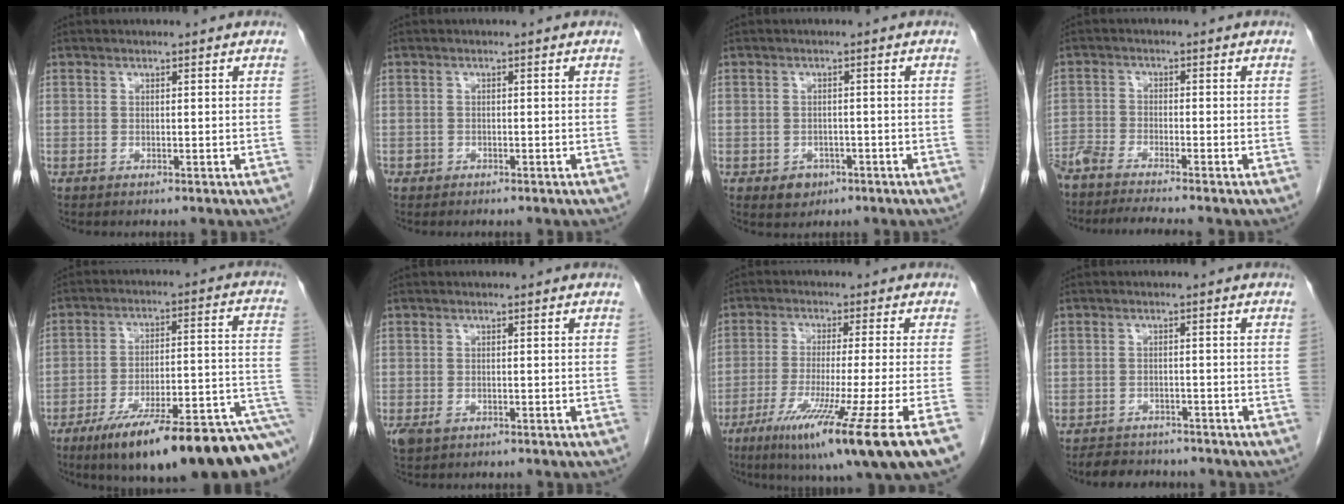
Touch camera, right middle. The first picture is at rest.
{"total": 0.8, "force": [-0.6, 0.6, 0.0], "torque": [-0.005, 0.004, -0.011]}
{"total": 2.8, "force": [-1.4, 2.2, 1.0], "torque": [-0.012, 0.005, -0.014]}
{"total": 8.8, "force": [-8.1, -0.5, 3.6], "torque": [-0.051, -0.019, -0.135]}
{"total": 23.9, "force": [-17.0, 2.8, 16.5], "torque": [-0.157, 0.013, -0.255]}
{"total": 2.0, "force": [-0.9, 1.3, 1.2], "torque": [-0.028, -0.003, -0.008]}
{"total": 16.7, "force": [-9.0, -1.3, 14.0], "torque": [-0.198, -0.053, -0.144]}
{"total": 5.2, "force": [-4.6, 2.2, 0.8], "torque": [-0.014, -0.001, -0.066]}